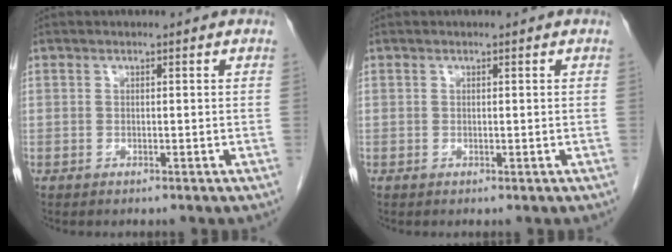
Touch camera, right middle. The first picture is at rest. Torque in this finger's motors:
{"motor_torque": [0.00, 0.00, 0.00, 0.00]}